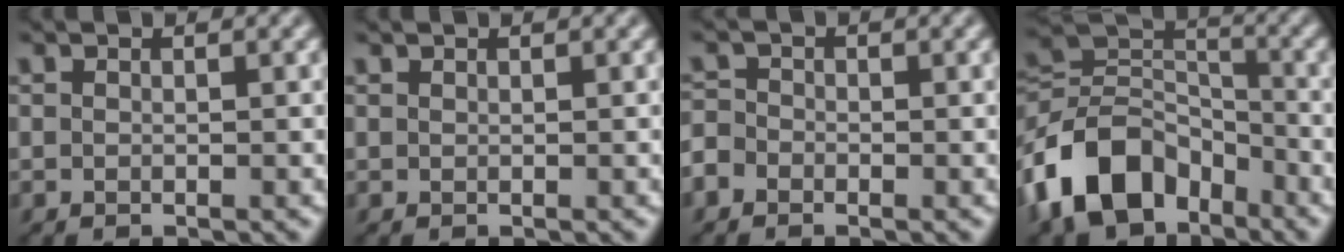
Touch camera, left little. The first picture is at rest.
{"total": 0.0}
{"total": 2.3, "force": [-1.3, 1.7, 0.7], "torque": [-0.011, 0.005, -0.032]}
{"total": 10.4, "force": [-6.0, 6.5, 5.6], "torque": [-0.106, 0.005, -0.131]}